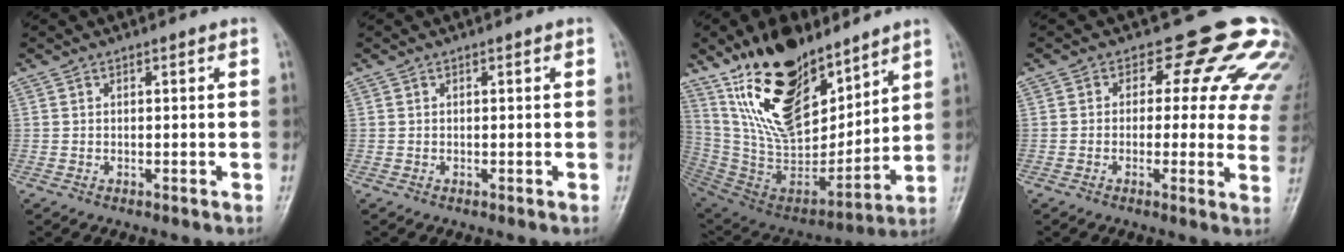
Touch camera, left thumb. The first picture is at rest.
{"total": 0.0}
{"total": 25.5, "force": [15.5, 12.1, 16.1], "torque": [-0.240, -0.077, 0.293]}
{"total": 14.5, "force": [9.0, 7.9, 8.2], "torque": [-0.036, -0.031, 0.080]}